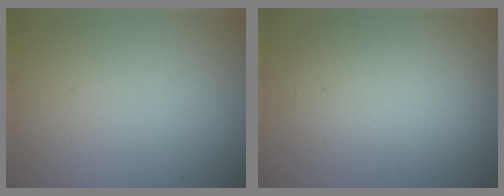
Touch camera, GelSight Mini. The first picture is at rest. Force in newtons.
{"total": 5.3, "press": 5.3, "slide": 0.4}